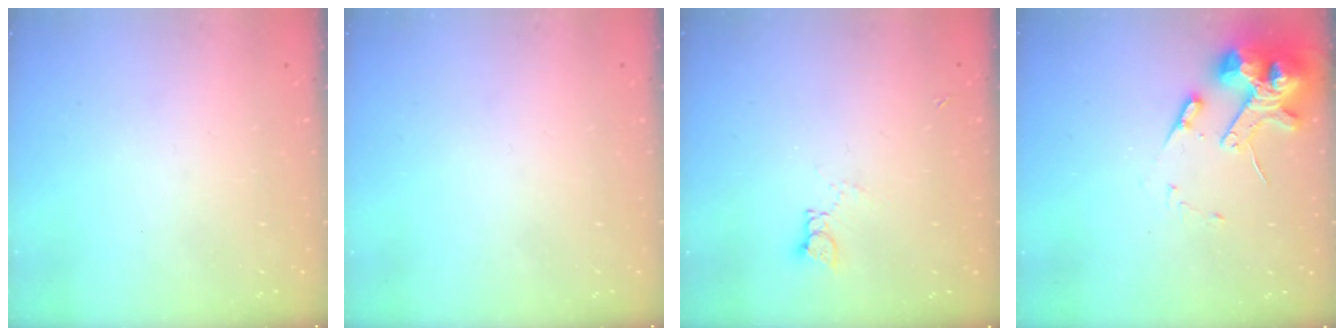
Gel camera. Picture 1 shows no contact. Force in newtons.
{"total": 0.0}
{"total": 3.5, "press": 3.4, "slide": 0.4}
{"total": 14.8, "press": 14.6, "slide": 2.3}